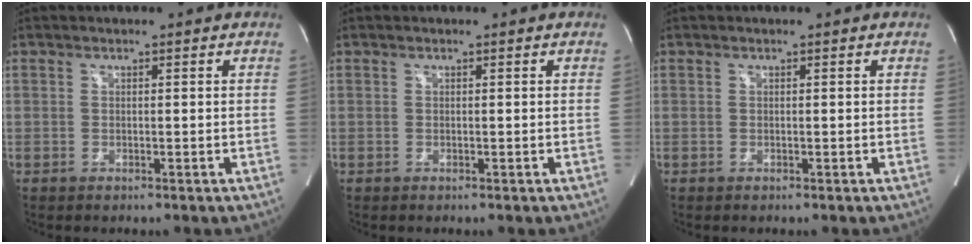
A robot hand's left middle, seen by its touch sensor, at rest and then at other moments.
{"total": 0.0}
{"total": 0.0}